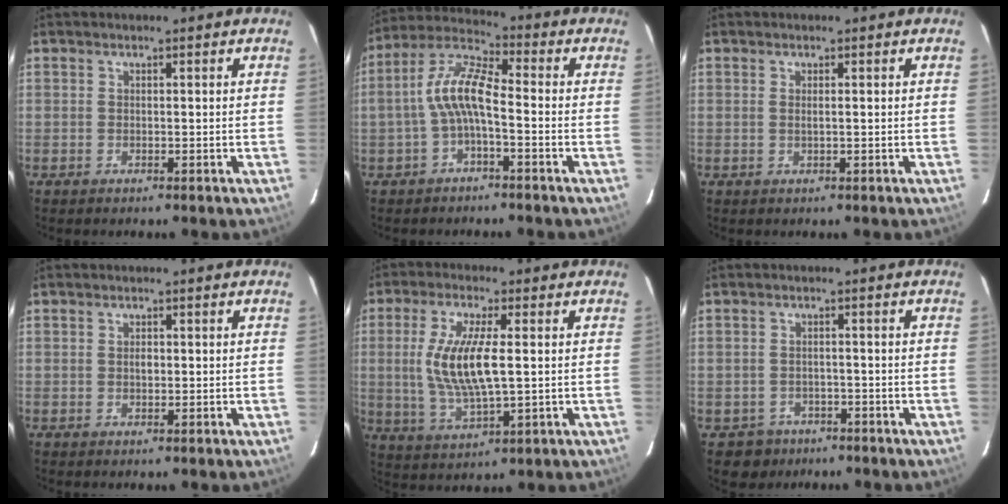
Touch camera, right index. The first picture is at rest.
{"total": 8.2, "force": [-1.9, 2.5, 7.5], "torque": [-0.172, 0.019, -0.036]}
{"total": 0.8, "force": [0.1, -0.1, 0.8], "torque": [-0.015, 0.000, 0.002]}
{"total": 1.1, "force": [0.0, 0.8, 0.8], "torque": [-0.012, 0.003, 0.000]}
{"total": 11.9, "force": [0.9, 3.5, 11.4], "torque": [-0.226, -0.006, 0.023]}
{"total": 4.4, "force": [-2.7, 3.4, 0.2], "torque": [-0.020, 0.011, -0.035]}